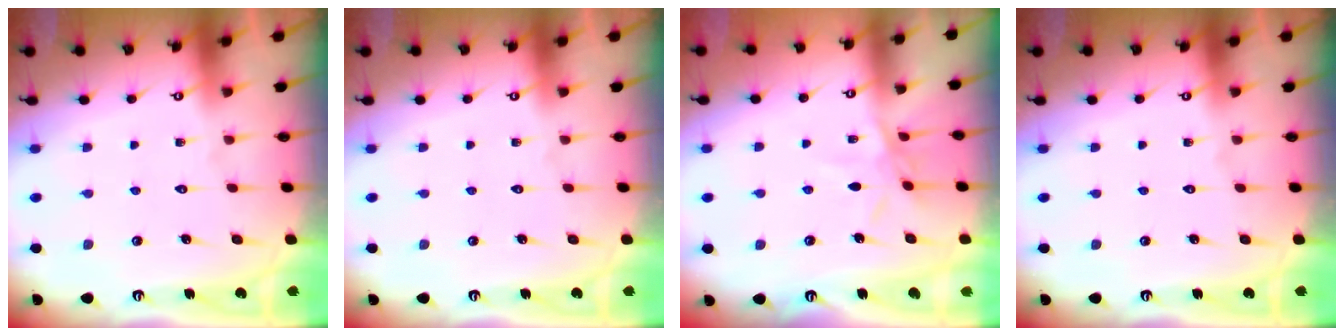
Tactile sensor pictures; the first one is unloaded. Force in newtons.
{"total": 0.0}
{"total": 6.8, "press": 6.8, "slide": 0.5}
{"total": 0.0}